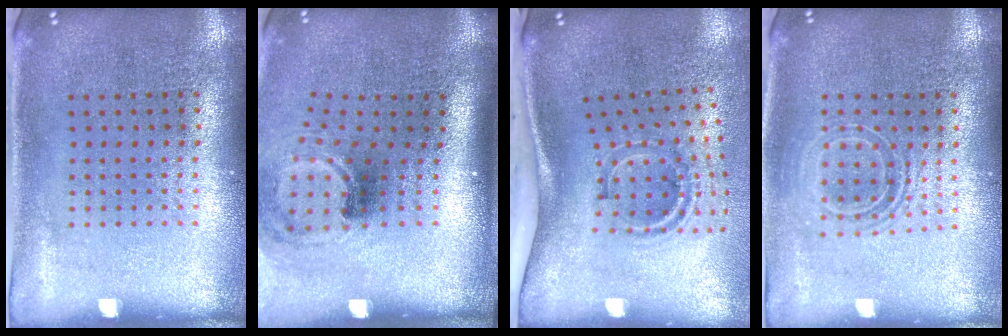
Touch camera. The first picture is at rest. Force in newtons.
{"total": 1.9, "press": 1.2, "slide": 1.4}
{"total": 1.9, "press": 1.2, "slide": 1.5}
{"total": 1.6, "press": 1.2, "slide": 1.0}